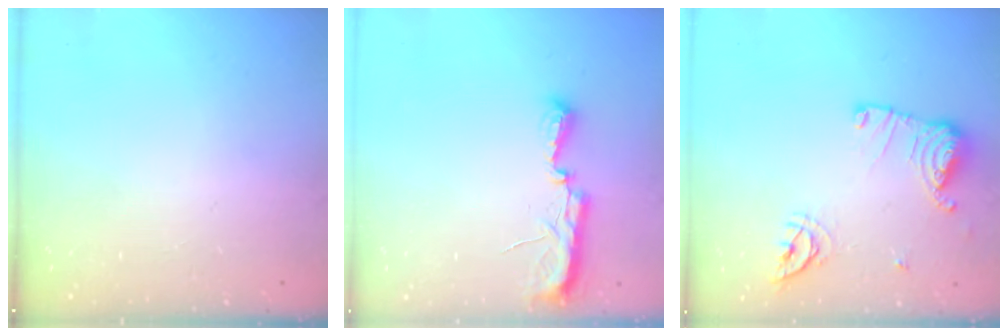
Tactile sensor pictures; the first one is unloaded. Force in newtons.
{"total": 7.6, "press": 7.6, "slide": 0.7}
{"total": 12.8, "press": 12.8, "slide": 0.5}